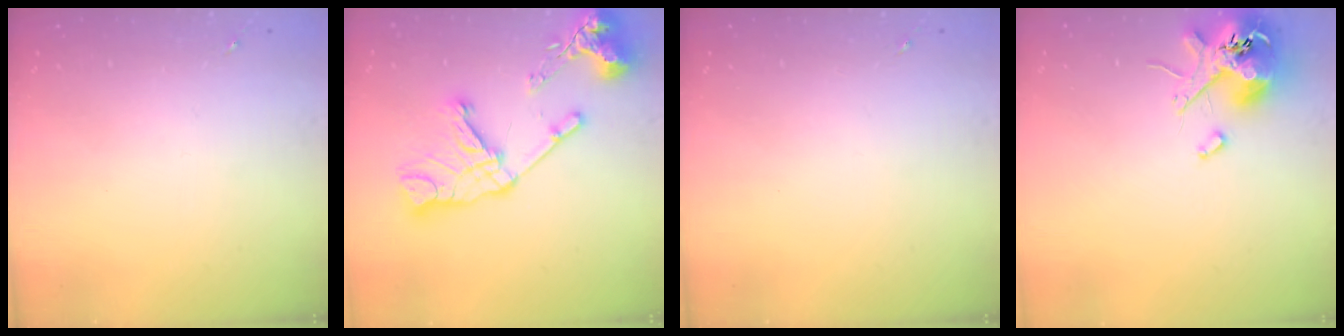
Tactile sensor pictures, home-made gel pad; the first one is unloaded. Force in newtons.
{"total": 20.1, "press": 20.0, "slide": 2.3}
{"total": 0.0}
{"total": 11.8, "press": 11.6, "slide": 1.8}